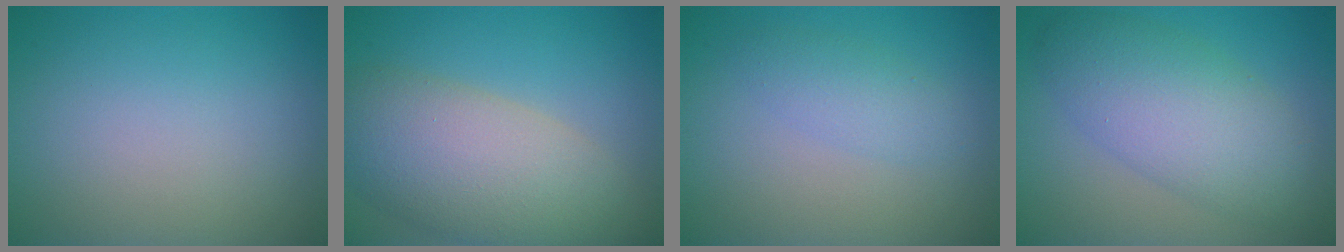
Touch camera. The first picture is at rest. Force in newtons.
{"total": 9.1, "press": 9.1, "slide": 0.5}
{"total": 2.1, "press": 2.1, "slide": 0.1}
{"total": 6.9, "press": 6.9, "slide": 0.2}